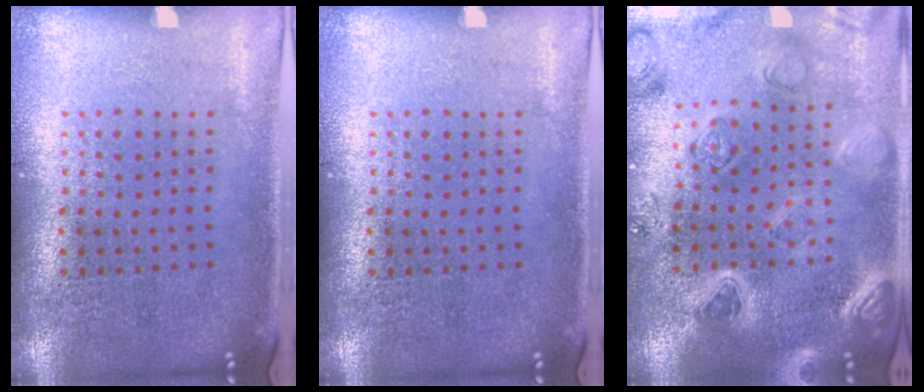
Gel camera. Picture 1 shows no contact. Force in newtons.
{"total": 0.0}
{"total": 2.2, "press": 2.2, "slide": 0.3}